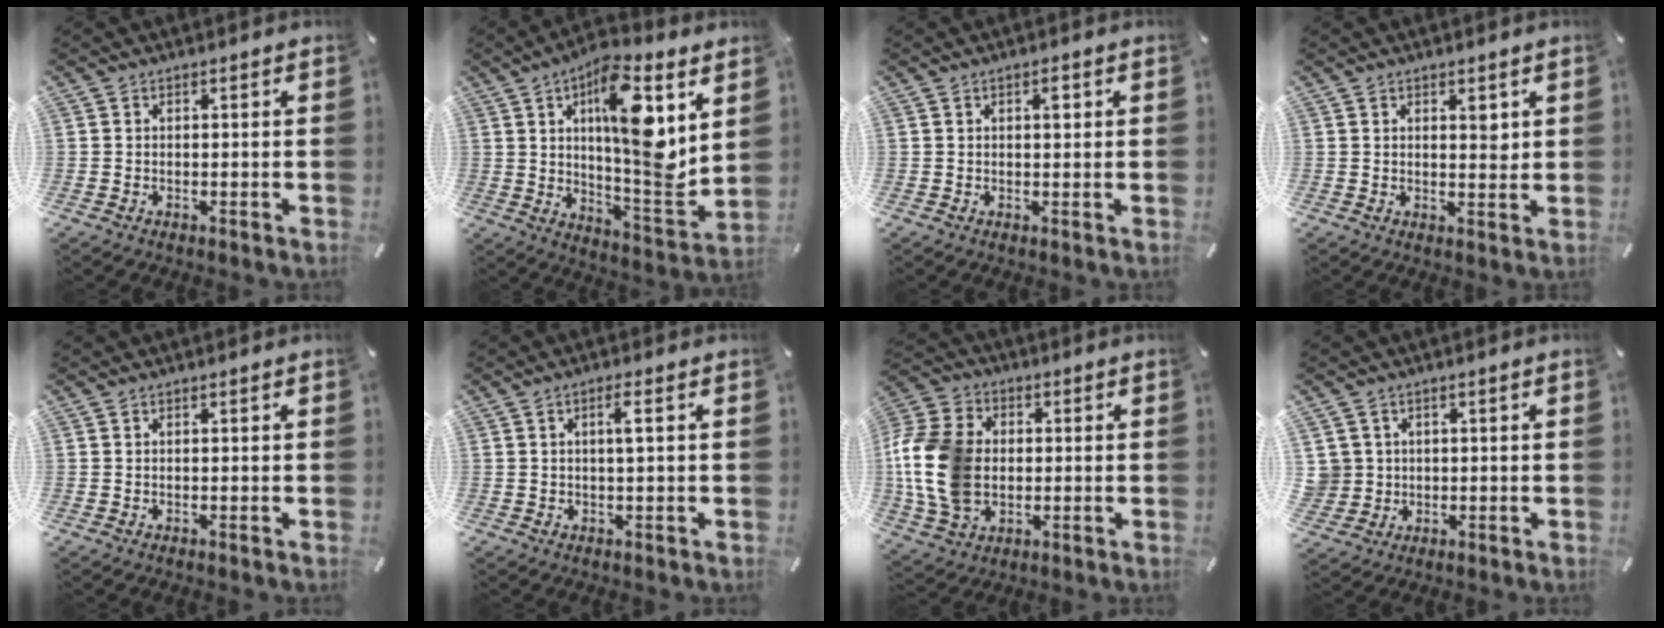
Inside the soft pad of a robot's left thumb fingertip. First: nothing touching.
{"total": 18.2, "force": [6.9, 5.6, 15.9], "torque": [-0.251, -0.042, 0.102]}
{"total": 2.1, "force": [0.7, 1.0, 1.7], "torque": [-0.021, -0.001, 0.008]}
{"total": 3.0, "force": [1.7, 1.6, 2.0], "torque": [-0.010, -0.014, 0.023]}
{"total": 0.0}
{"total": 3.1, "force": [0.6, 0.3, 3.1], "torque": [-0.060, 0.002, 0.007]}
{"total": 17.1, "force": [-0.7, 13.4, 10.7], "torque": [-0.250, 0.012, -0.013]}
{"total": 4.6, "force": [1.1, 4.5, -0.2], "torque": [-0.009, 0.000, 0.020]}